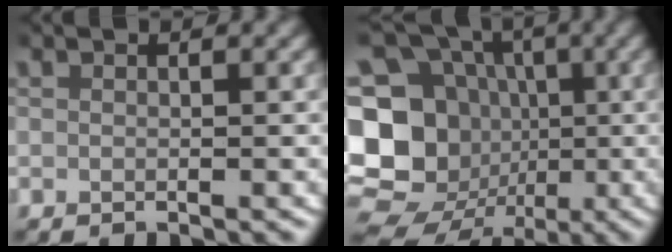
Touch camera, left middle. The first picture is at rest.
{"total": 18.0, "force": [-2.6, 15.8, 8.1], "torque": [-0.178, -0.061, -0.041]}